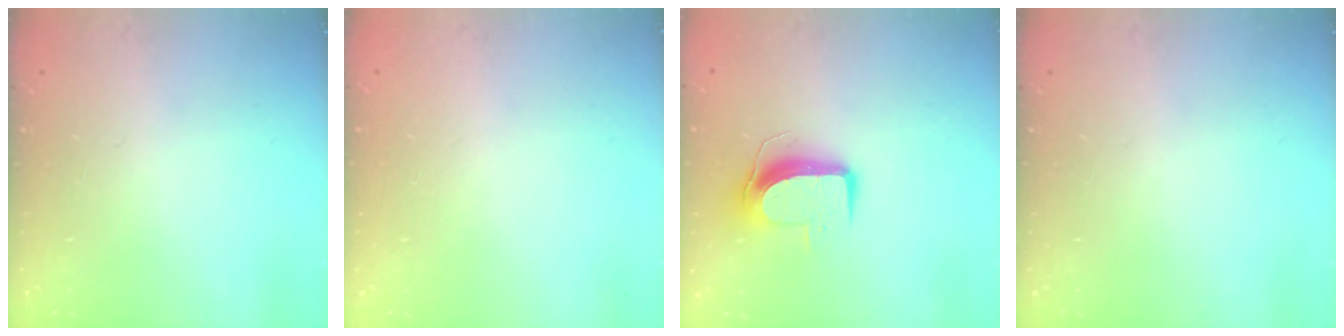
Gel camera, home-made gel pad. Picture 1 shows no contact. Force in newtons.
{"total": 0.0}
{"total": 10.6, "press": 10.6, "slide": 0.8}
{"total": 0.0}